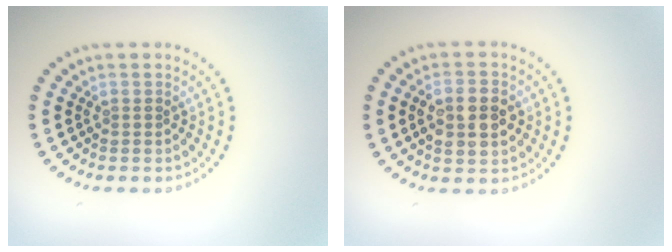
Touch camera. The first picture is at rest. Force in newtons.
{"total": 4.4, "press": 4.4, "slide": 0.4}